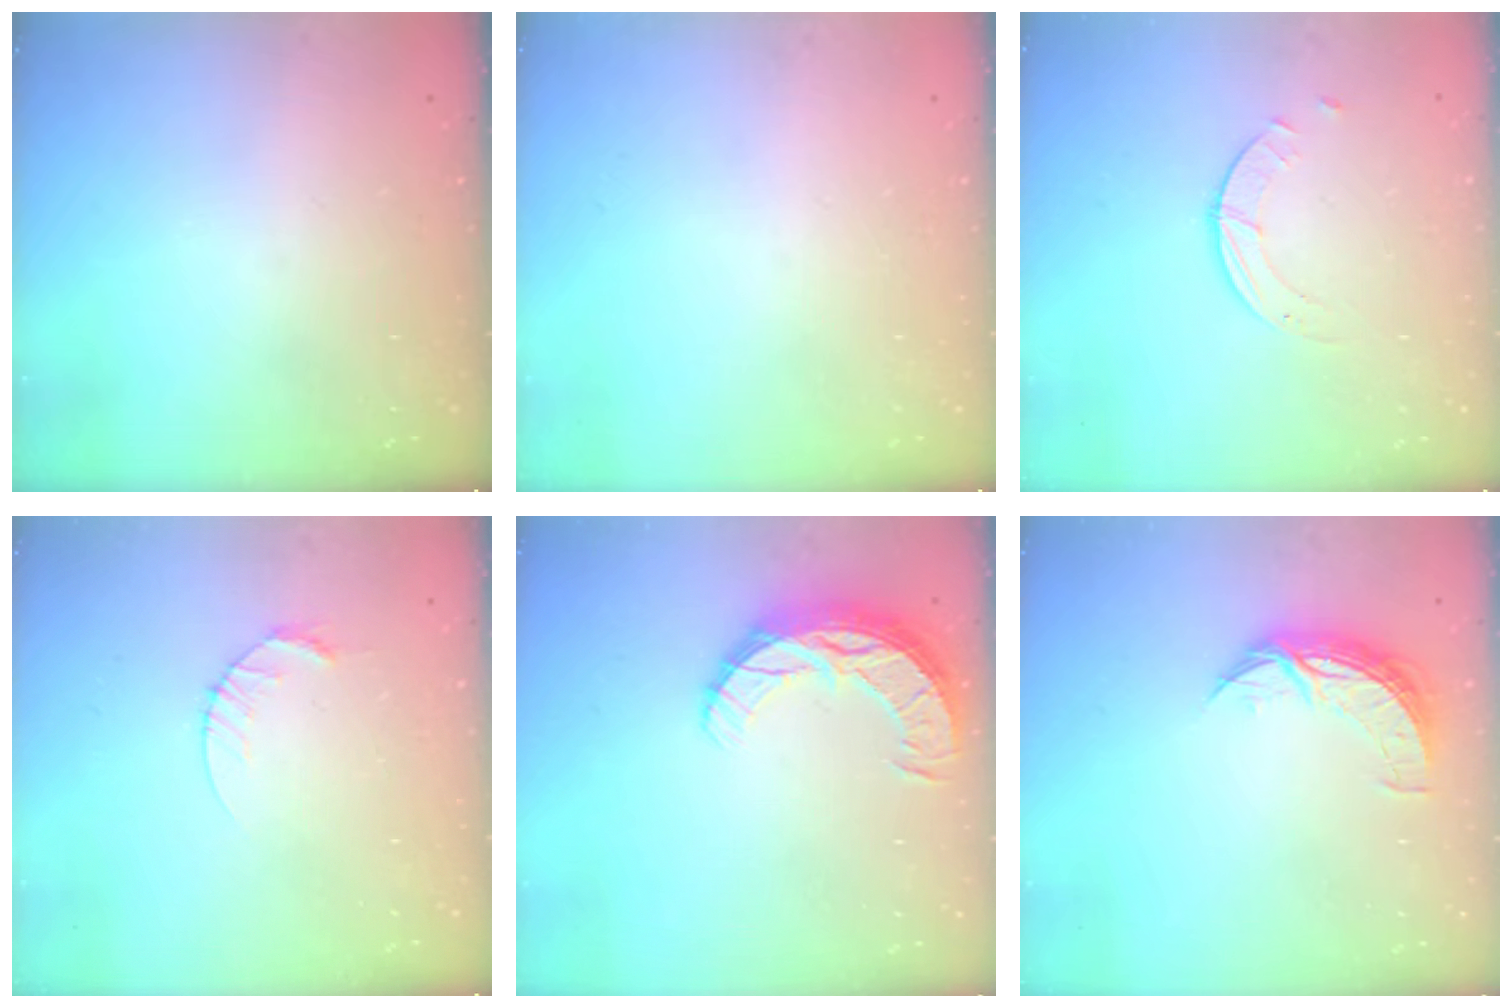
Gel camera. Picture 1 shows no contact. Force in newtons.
{"total": 0.0}
{"total": 1.4, "press": 1.4, "slide": 0.2}
{"total": 3.7, "press": 3.6, "slide": 0.4}
{"total": 10.2, "press": 10.2, "slide": 0.8}
{"total": 8.1, "press": 8.1, "slide": 0.5}